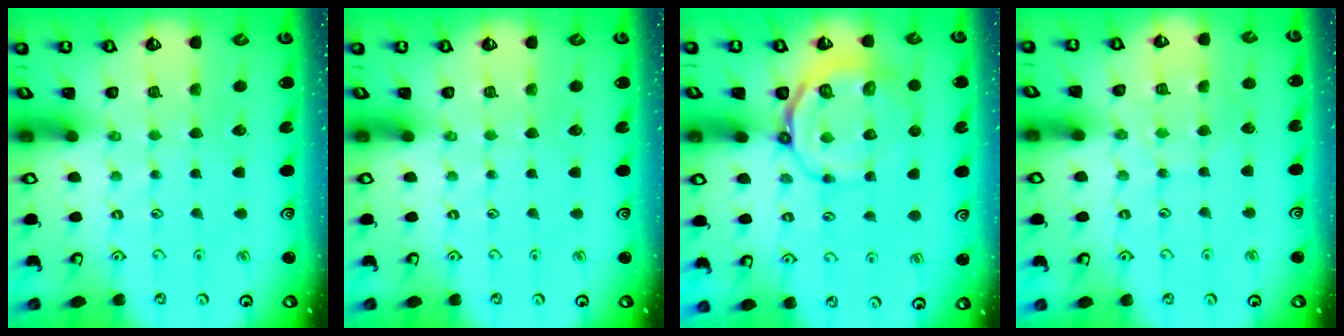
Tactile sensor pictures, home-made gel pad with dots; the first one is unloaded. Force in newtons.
{"total": 0.0}
{"total": 11.1, "press": 10.7, "slide": 3.0}
{"total": 6.5, "press": 6.5, "slide": 0.8}